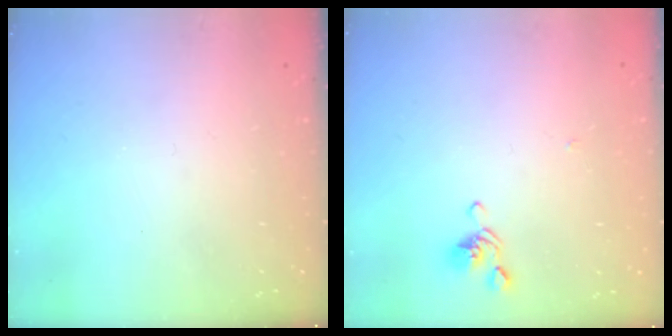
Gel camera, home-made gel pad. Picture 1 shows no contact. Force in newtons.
{"total": 2.7, "press": 2.7, "slide": 0.6}